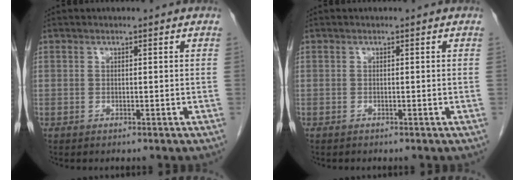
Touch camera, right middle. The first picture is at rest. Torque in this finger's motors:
{"motor_torque": [0.21, -0.08, 0.03, 0.01]}